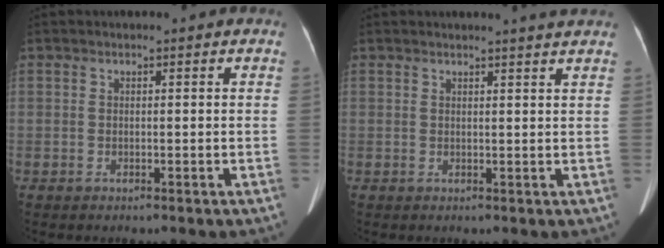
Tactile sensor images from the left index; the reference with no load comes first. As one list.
[{"total": 3.9, "force": [3.6, -0.6, 1.4], "torque": [-0.021, 0.000, 0.034]}]